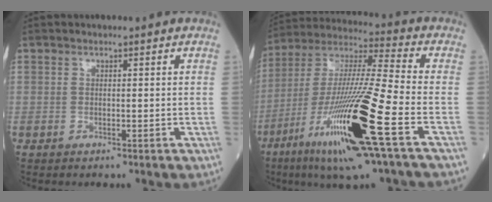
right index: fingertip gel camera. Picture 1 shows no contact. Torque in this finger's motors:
{"motor_torque": [0.78, -0.54, 1.05, 0.21]}